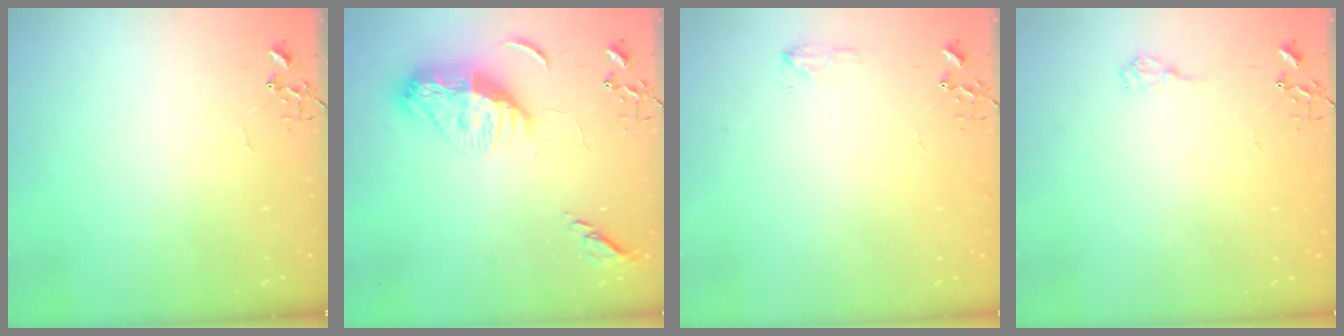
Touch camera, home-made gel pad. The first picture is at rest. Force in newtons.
{"total": 13.7, "press": 13.6, "slide": 1.2}
{"total": 6.4, "press": 6.3, "slide": 0.9}
{"total": 6.8, "press": 6.8, "slide": 0.9}